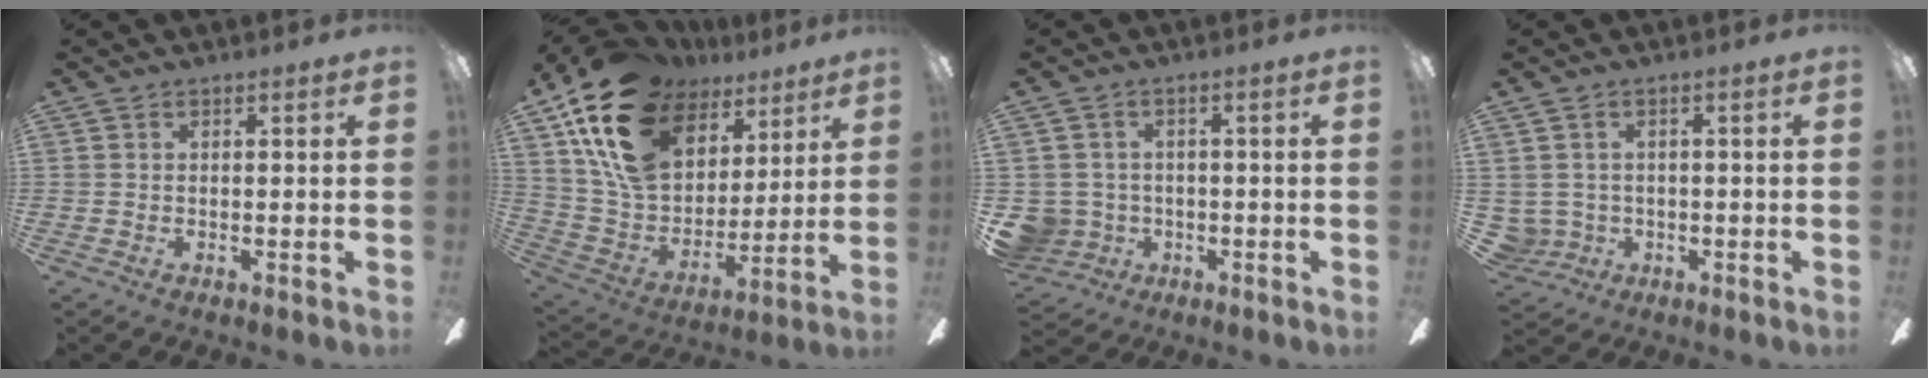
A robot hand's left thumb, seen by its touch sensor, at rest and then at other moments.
{"total": 21.4, "force": [11.9, 13.7, 11.4], "torque": [-0.224, -0.059, 0.218]}
{"total": 5.7, "force": [-0.9, 5.6, 0.9], "torque": [-0.056, 0.003, -0.015]}
{"total": 3.6, "force": [-0.3, 3.6, 0.5], "torque": [-0.032, 0.001, -0.007]}